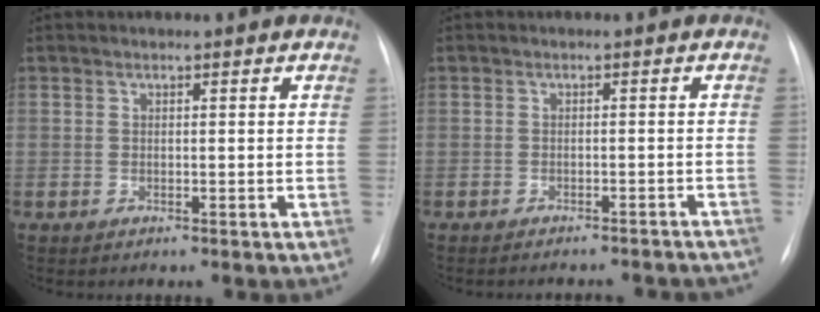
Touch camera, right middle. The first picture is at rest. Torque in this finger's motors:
{"motor_torque": [0.84, -0.85, 0.05, 0.05]}